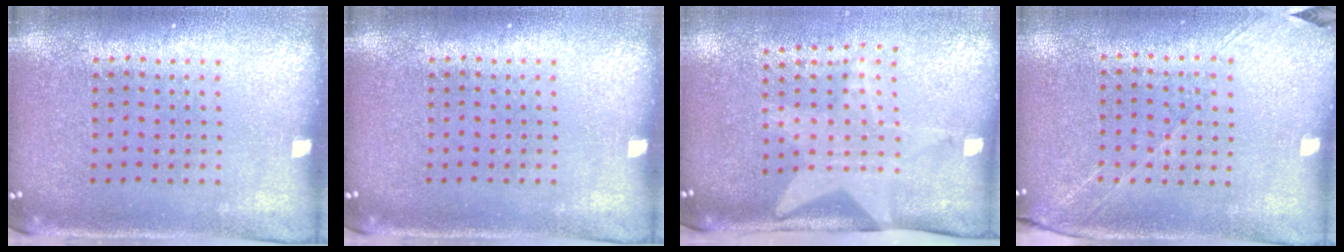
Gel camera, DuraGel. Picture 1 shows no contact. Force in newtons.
{"total": 0.0}
{"total": 2.1, "press": 1.5, "slide": 1.4}
{"total": 1.3, "press": 1.2, "slide": 0.6}